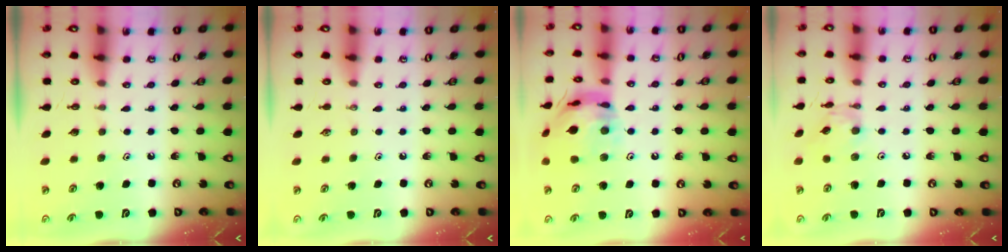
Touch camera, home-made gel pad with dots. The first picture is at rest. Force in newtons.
{"total": 0.0}
{"total": 16.8, "press": 16.7, "slide": 1.8}
{"total": 3.3, "press": 3.3, "slide": 0.3}